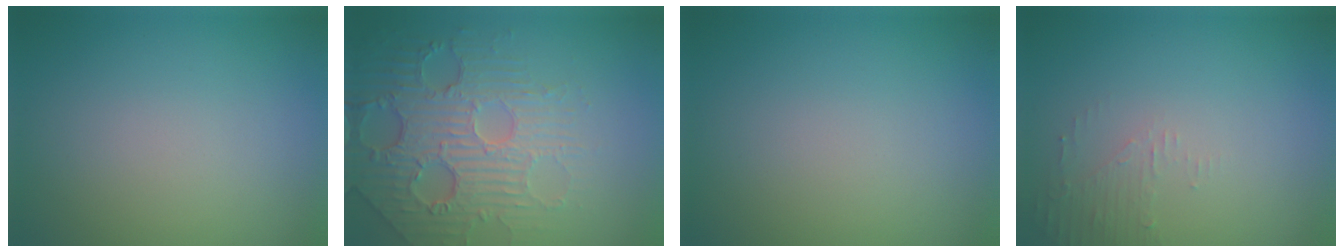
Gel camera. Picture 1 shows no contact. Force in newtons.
{"total": 5.9, "press": 4.9, "slide": 3.4}
{"total": 0.0}
{"total": 1.6, "press": 1.5, "slide": 0.4}